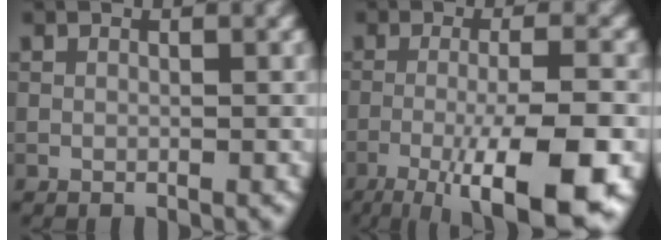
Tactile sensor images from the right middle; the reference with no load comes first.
{"total": 11.4, "force": [-5.5, 2.6, 9.6], "torque": [-0.149, -0.008, -0.089]}